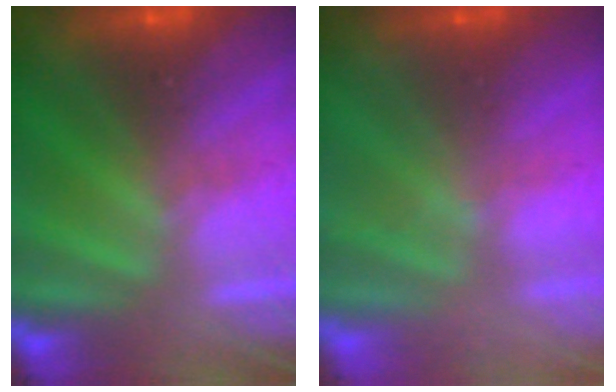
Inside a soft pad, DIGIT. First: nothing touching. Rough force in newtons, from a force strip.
{"total": 2.3}